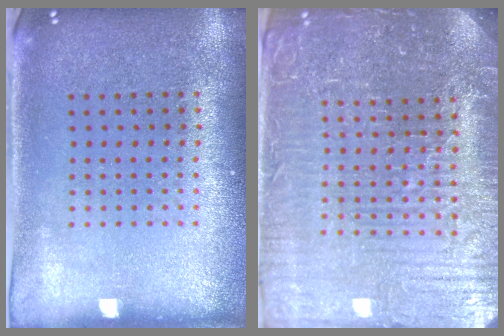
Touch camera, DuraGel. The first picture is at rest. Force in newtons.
{"total": 5.2, "press": 5.0, "slide": 1.7}